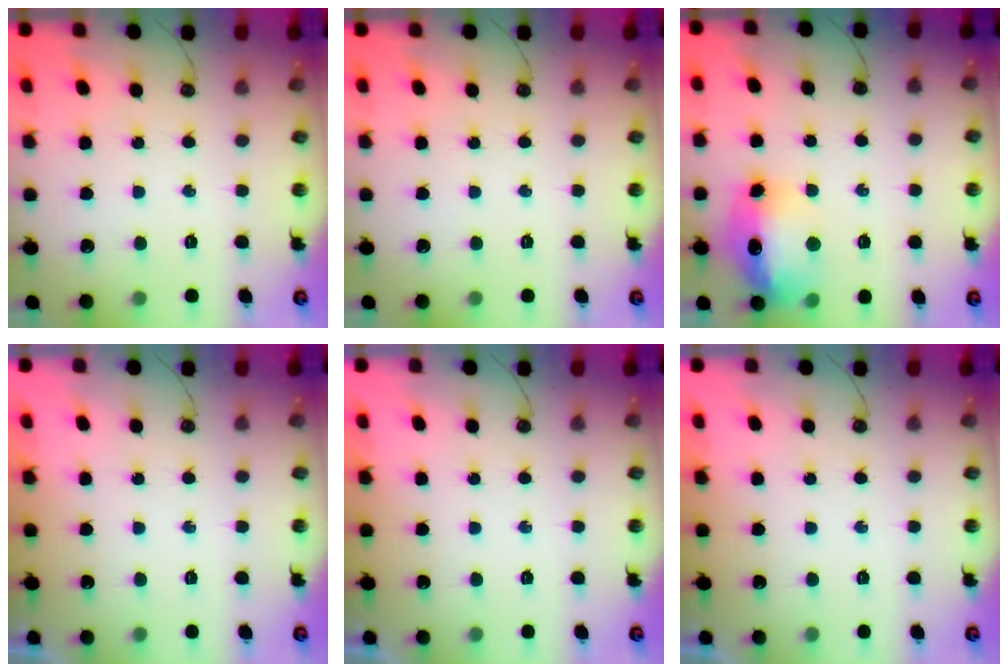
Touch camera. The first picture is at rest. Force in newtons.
{"total": 0.0}
{"total": 14.6, "press": 14.5, "slide": 1.6}
{"total": 0.0}
{"total": 0.0}
{"total": 0.0}